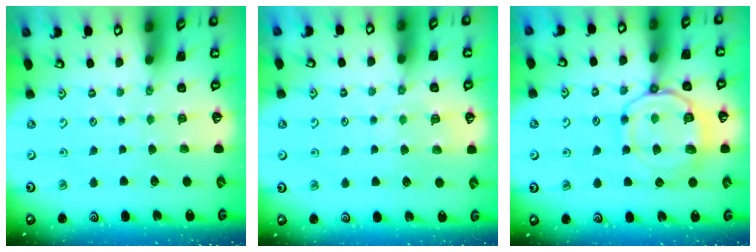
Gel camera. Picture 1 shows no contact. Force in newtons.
{"total": 6.3, "press": 6.3, "slide": 0.4}
{"total": 13.5, "press": 13.4, "slide": 1.3}